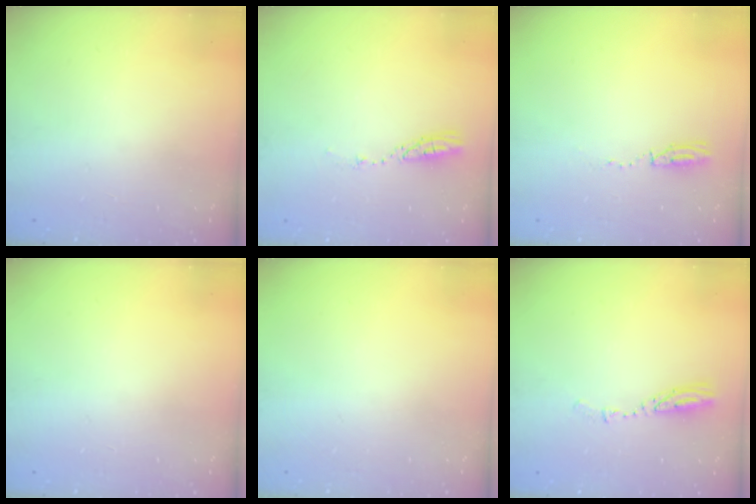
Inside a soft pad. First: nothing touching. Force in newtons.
{"total": 3.8, "press": 3.8, "slide": 0.4}
{"total": 17.0, "press": 5.1, "slide": 16.2}
{"total": 0.0}
{"total": 0.0}
{"total": 3.6, "press": 3.5, "slide": 0.4}